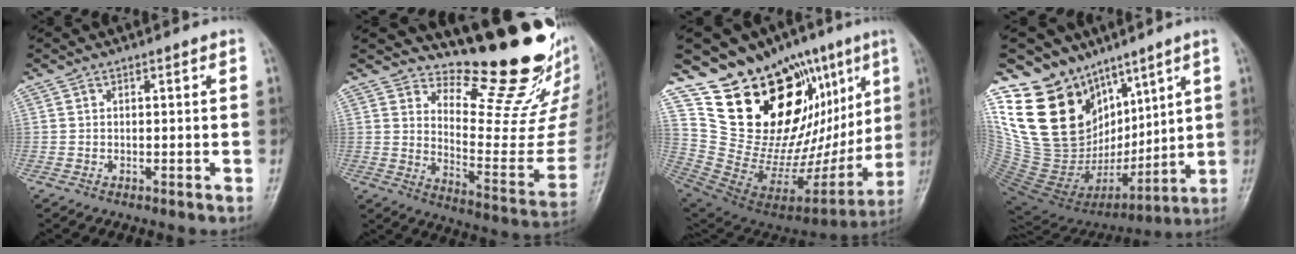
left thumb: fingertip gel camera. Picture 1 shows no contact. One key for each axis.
{"total": 19.8, "fx": 17.0, "fy": 5.3, "fz": 8.8, "tx": -0.072, "ty": -0.160, "tz": 0.236}
{"total": 27.0, "fx": 13.8, "fy": 12.4, "fz": 19.6, "tx": -0.234, "ty": -0.061, "tz": 0.251}
{"total": 24.2, "fx": 11.3, "fy": 16.3, "fz": 13.8, "tx": -0.219, "ty": -0.042, "tz": 0.237}